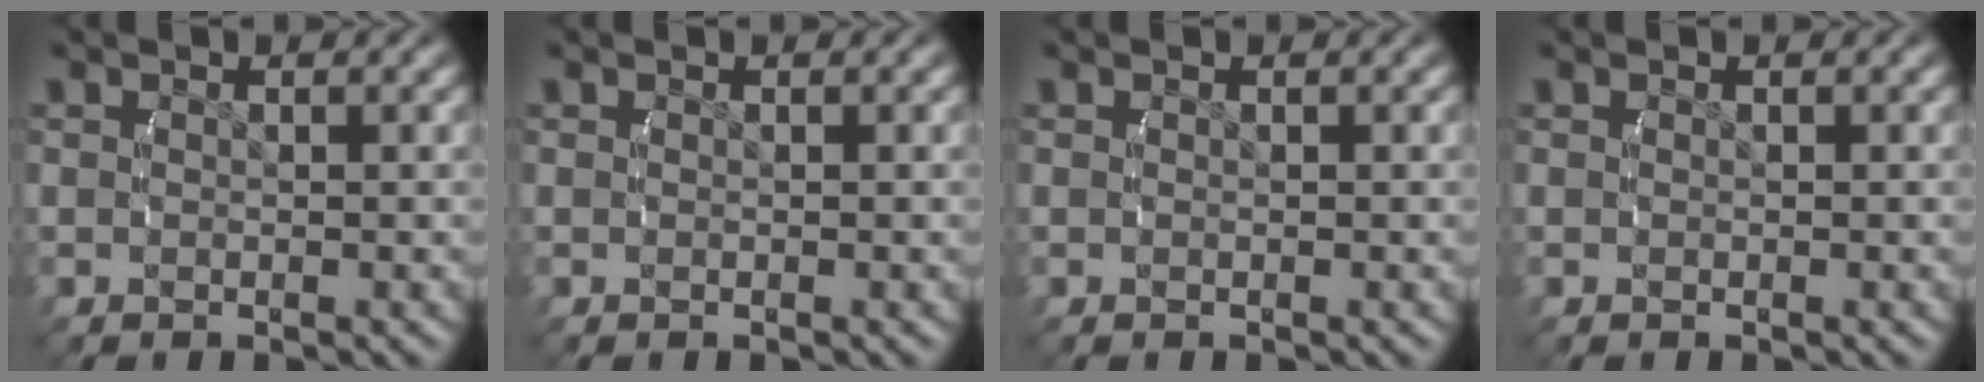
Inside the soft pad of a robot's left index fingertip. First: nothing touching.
{"total": 0.0}
{"total": 0.0}
{"total": 0.0}